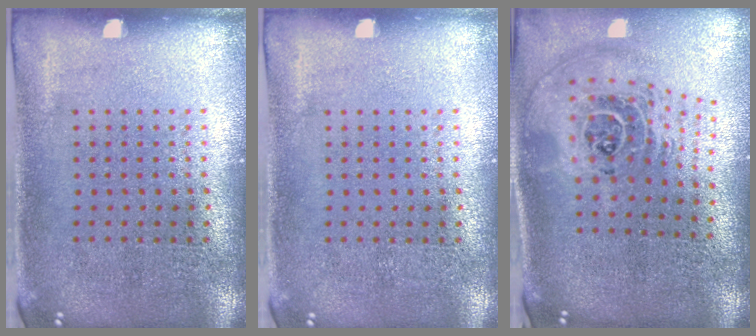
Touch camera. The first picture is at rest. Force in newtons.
{"total": 0.0}
{"total": 2.6, "press": 1.8, "slide": 1.9}